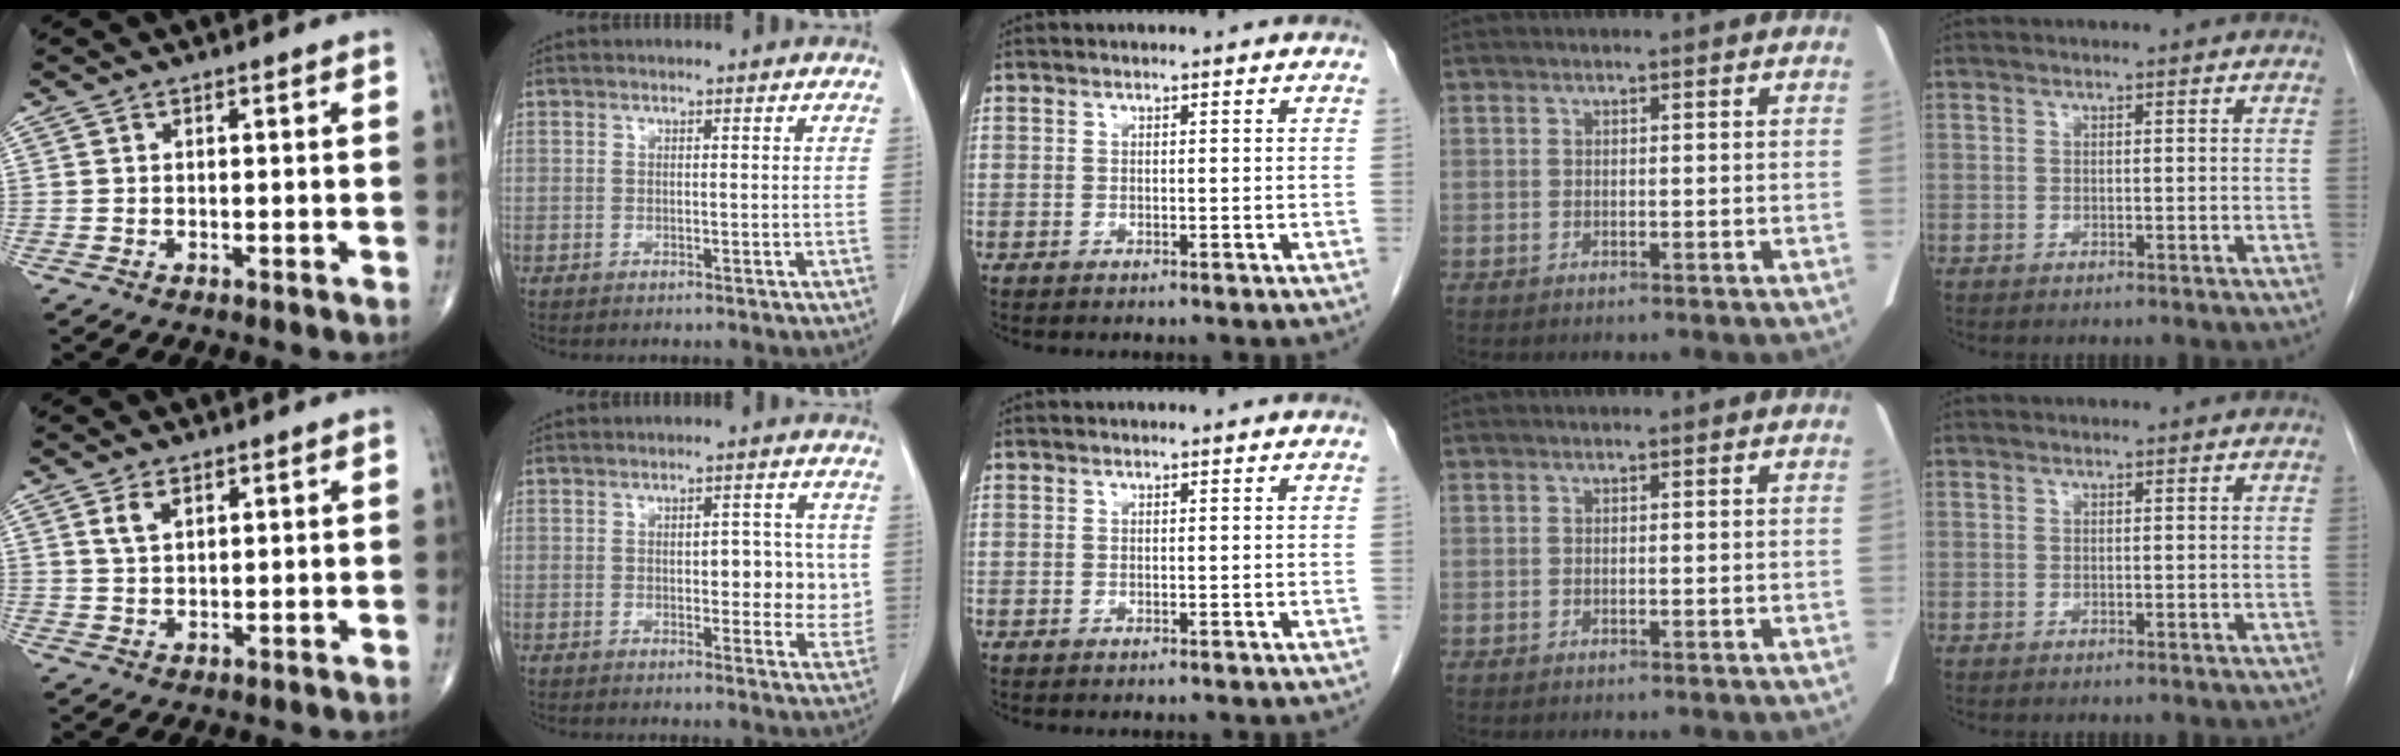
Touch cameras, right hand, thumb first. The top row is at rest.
{"thumb": {"total": 3.3, "force": [1.8, 1.8, 2.2], "torque": [-0.039, -0.006, 0.038]}, "index": {"total": 7.5, "force": [0.7, 3.4, 6.6], "torque": [-0.071, -0.001, 0.010]}}